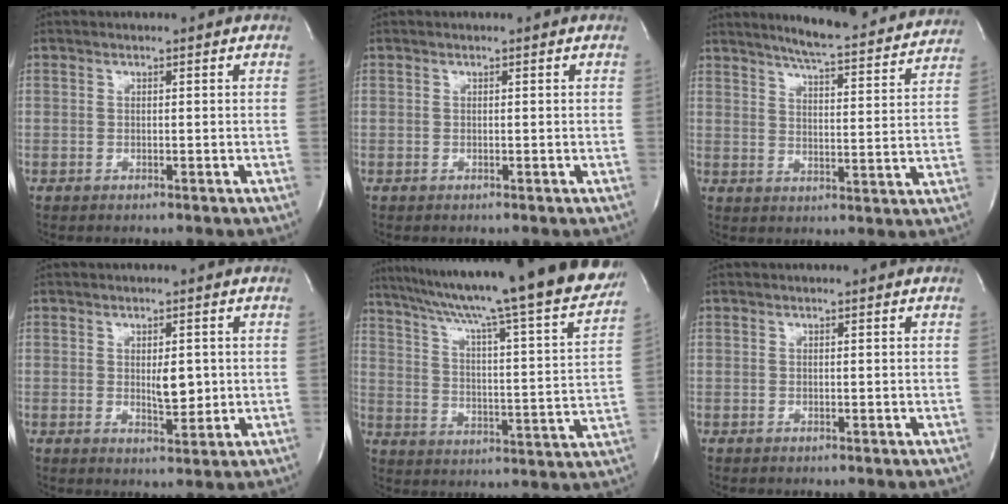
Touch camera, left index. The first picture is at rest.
{"total": 0.0}
{"total": 18.2, "force": [16.8, 1.6, 6.8], "torque": [-0.097, -0.026, 0.210]}
{"total": 3.7, "force": [0.3, 1.4, 3.4], "torque": [-0.056, -0.007, 0.010]}
{"total": 29.3, "force": [25.6, 0.2, 14.2], "torque": [-0.234, -0.062, 0.339]}
{"total": 0.0}